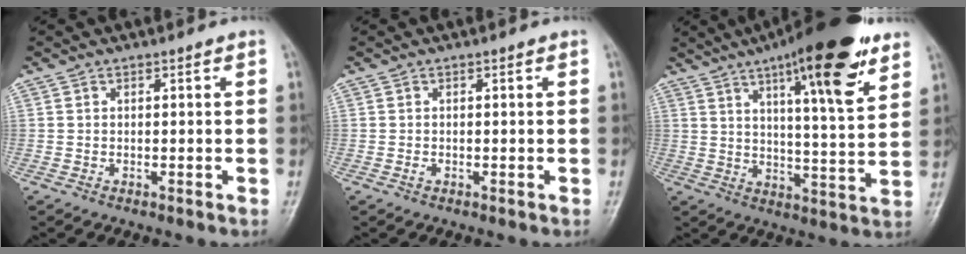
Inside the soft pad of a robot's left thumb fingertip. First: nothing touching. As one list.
[{"total": 0.8, "force": [0.0, 0.4, 0.7], "torque": [-0.005, 0.004, 0.002]}, {"total": 19.4, "force": [11.3, 4.1, 15.2], "torque": [-0.202, -0.047, 0.168]}]